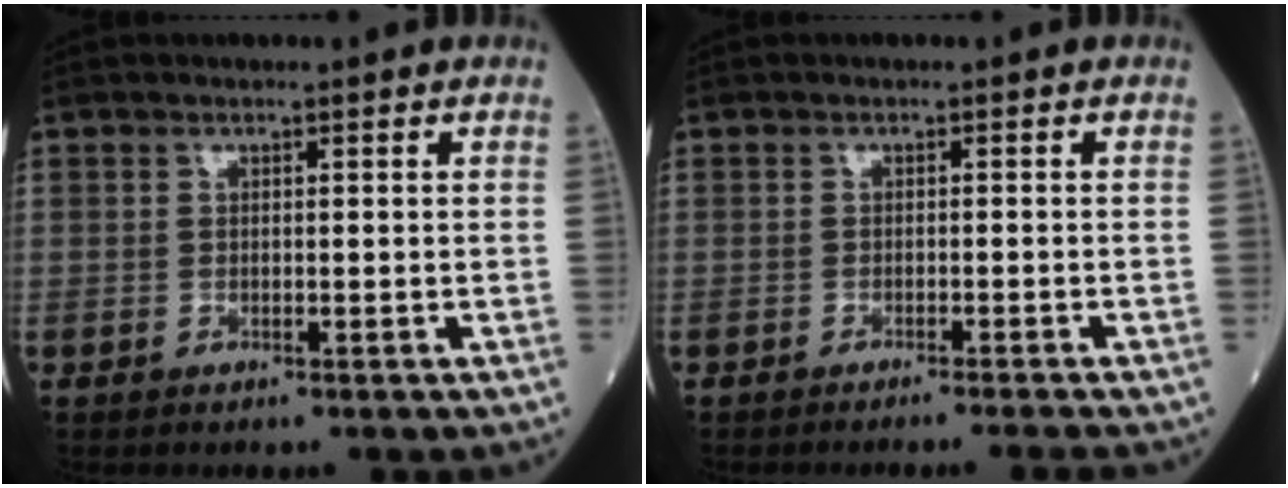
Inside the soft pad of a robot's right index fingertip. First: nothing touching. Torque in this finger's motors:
{"motor_torque": [-0.09, -0.13, 0.08, 0.02]}